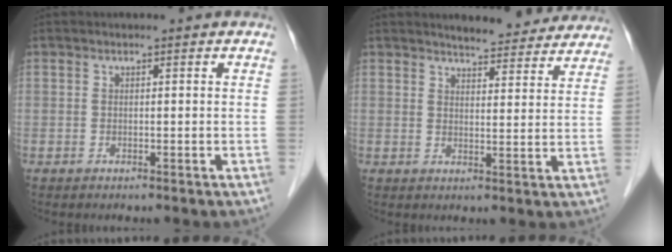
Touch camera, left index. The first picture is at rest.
{"total": 10.4, "force": [9.8, 2.1, 2.8], "torque": [-0.021, -0.011, 0.108]}